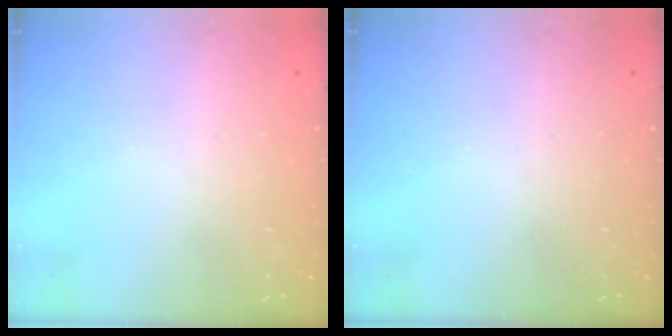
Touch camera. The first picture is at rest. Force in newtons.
{"total": 0.0}